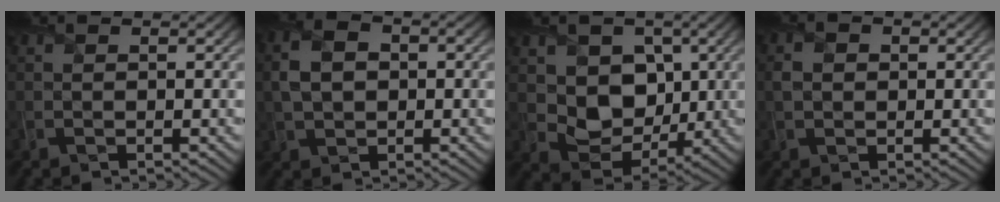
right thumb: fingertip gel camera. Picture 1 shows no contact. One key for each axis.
{"total": 5.1, "fx": 0.1, "fy": 3.3, "fz": 3.8, "tx": -0.083, "ty": 0.006, "tz": -0.002}
{"total": 6.9, "fx": 1.3, "fy": 5.6, "fz": 3.8, "tx": -0.092, "ty": -0.018, "tz": 0.019}
{"total": 1.7, "fx": -0.1, "fy": 1.4, "fz": 1.1, "tx": -0.028, "ty": 0.000, "tz": -0.005}